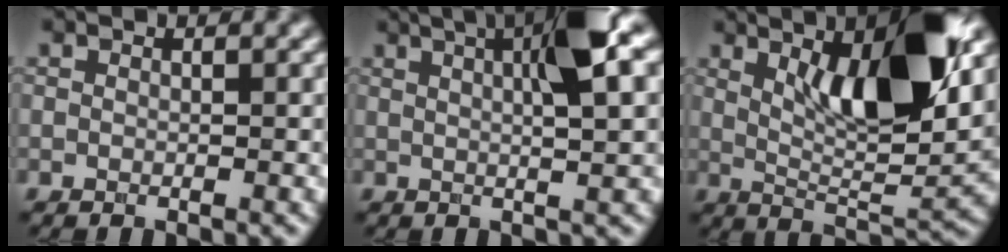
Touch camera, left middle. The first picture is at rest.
{"total": 7.8, "force": [2.5, 1.7, 7.2], "torque": [-0.095, 0.014, 0.035]}
{"total": 9.9, "force": [3.7, 2.5, 8.9], "torque": [-0.134, -0.015, 0.069]}